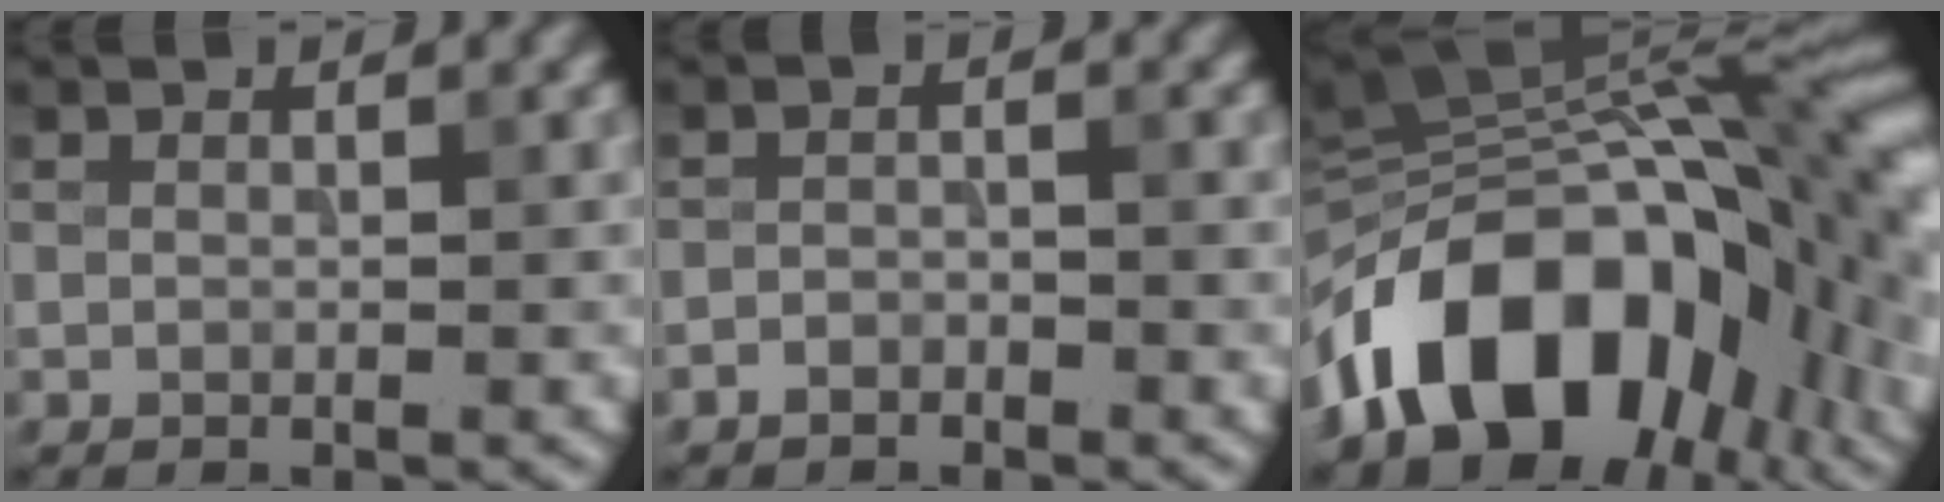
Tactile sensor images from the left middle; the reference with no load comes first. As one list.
[{"total": 1.4, "force": [-1.0, 0.7, 0.5], "torque": [-0.007, 0.003, -0.021]}, {"total": 16.2, "force": [-5.3, 10.0, 11.6], "torque": [-0.159, 0.017, -0.099]}]